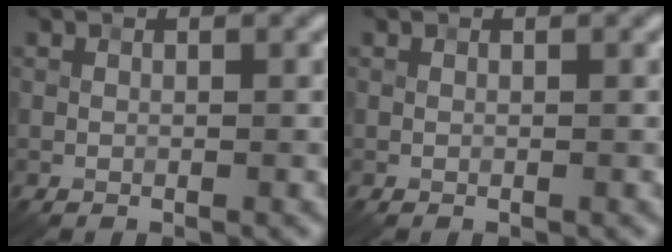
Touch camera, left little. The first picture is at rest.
{"total": 0.0}